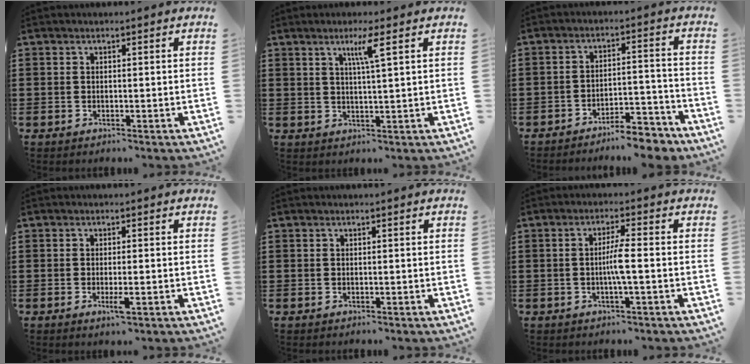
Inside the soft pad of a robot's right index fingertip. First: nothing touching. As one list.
[{"total": 3.9, "force": [2.0, -0.3, 3.4], "torque": [-0.064, -0.007, 0.029]}, {"total": 6.6, "force": [-6.2, 0.7, 2.0], "torque": [-0.026, 0.013, -0.118]}, {"total": 2.3, "force": [-0.8, 0.2, 2.1], "torque": [-0.043, -0.008, -0.016]}, {"total": 0.0}, {"total": 3.6, "force": [-0.6, -0.1, 3.6], "torque": [-0.064, -0.004, -0.013]}]